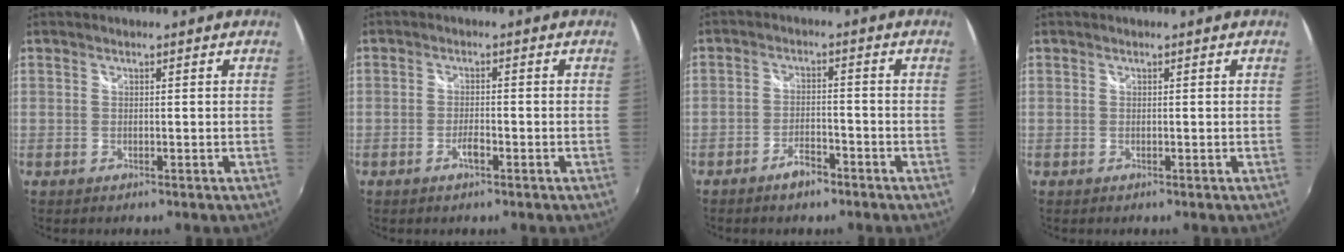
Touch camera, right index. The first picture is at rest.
{"total": 2.1, "force": [-1.2, 0.6, 1.5], "torque": [-0.035, -0.001, -0.025]}
{"total": 4.1, "force": [-3.1, 1.4, 2.3], "torque": [-0.056, 0.004, -0.049]}
{"total": 0.0}